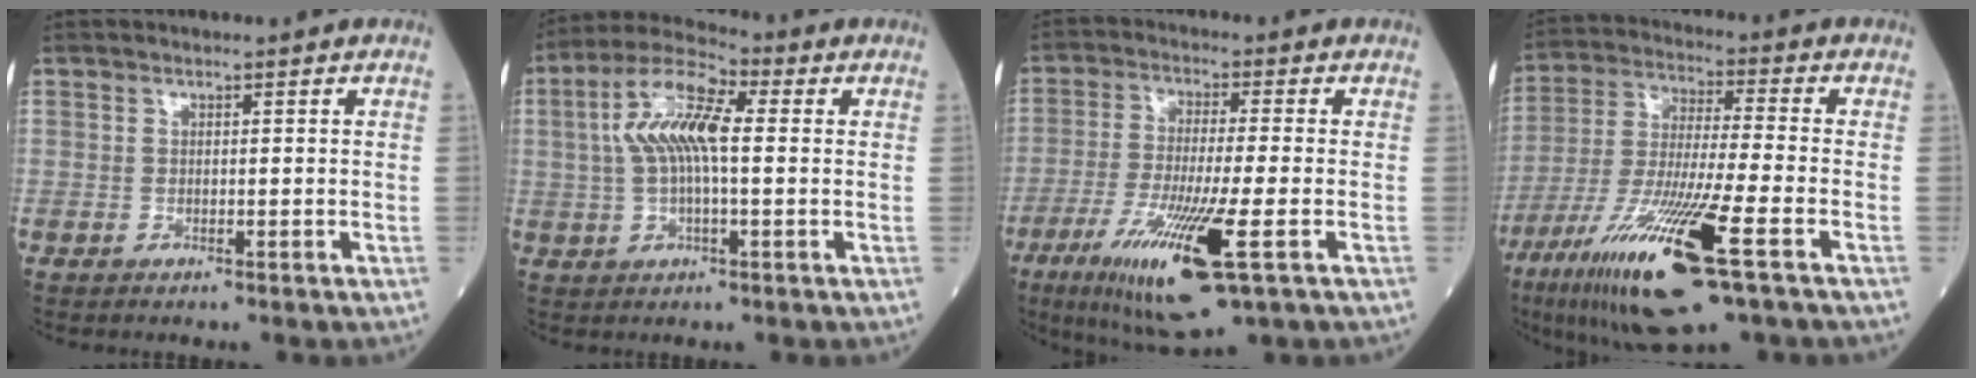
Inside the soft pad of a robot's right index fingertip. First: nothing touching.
{"total": 9.8, "force": [1.2, 2.9, 9.2], "torque": [-0.194, 0.025, 0.019]}
{"total": 14.4, "force": [-6.0, 1.1, 13.0], "torque": [-0.256, -0.040, -0.098]}
{"total": 18.7, "force": [-9.2, 1.3, 16.2], "torque": [-0.329, -0.047, -0.164]}